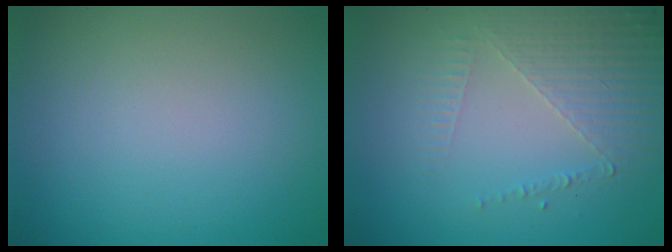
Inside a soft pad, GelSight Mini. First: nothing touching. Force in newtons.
{"total": 5.0, "press": 2.9, "slide": 4.1}